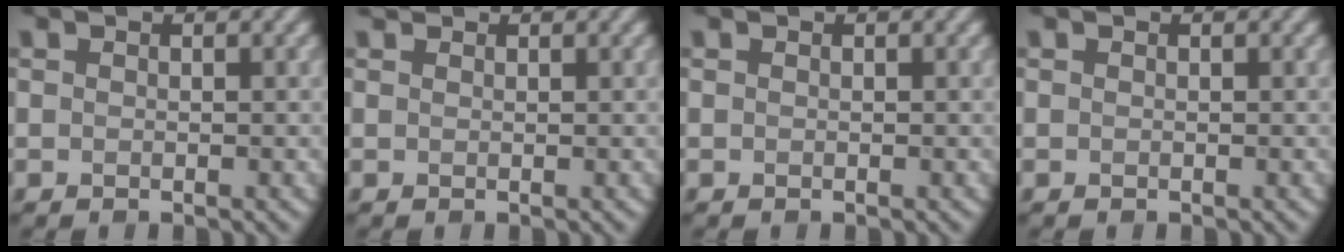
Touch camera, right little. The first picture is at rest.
{"total": 0.8, "force": [0.8, 0.1, 0.1], "torque": [-0.007, 0.001, 0.013]}
{"total": 0.0}
{"total": 0.0}